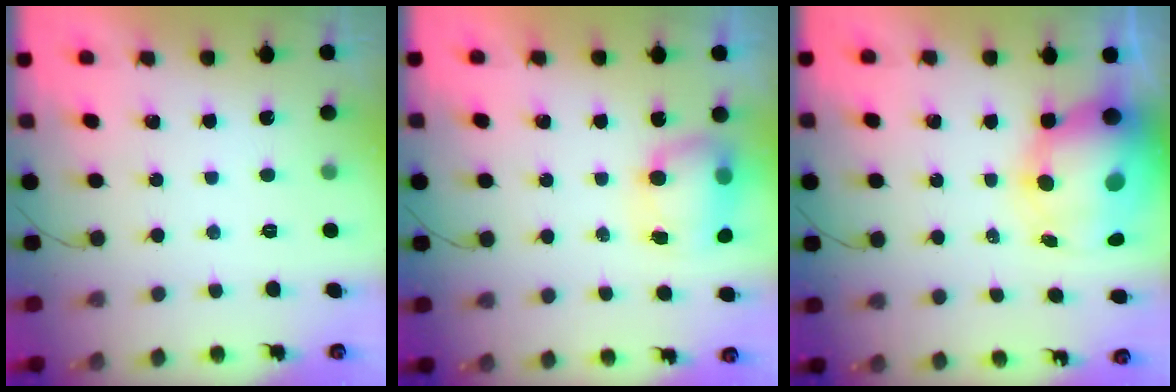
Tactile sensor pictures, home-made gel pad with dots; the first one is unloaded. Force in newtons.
{"total": 7.8, "press": 7.7, "slide": 0.9}
{"total": 13.7, "press": 13.3, "slide": 3.3}